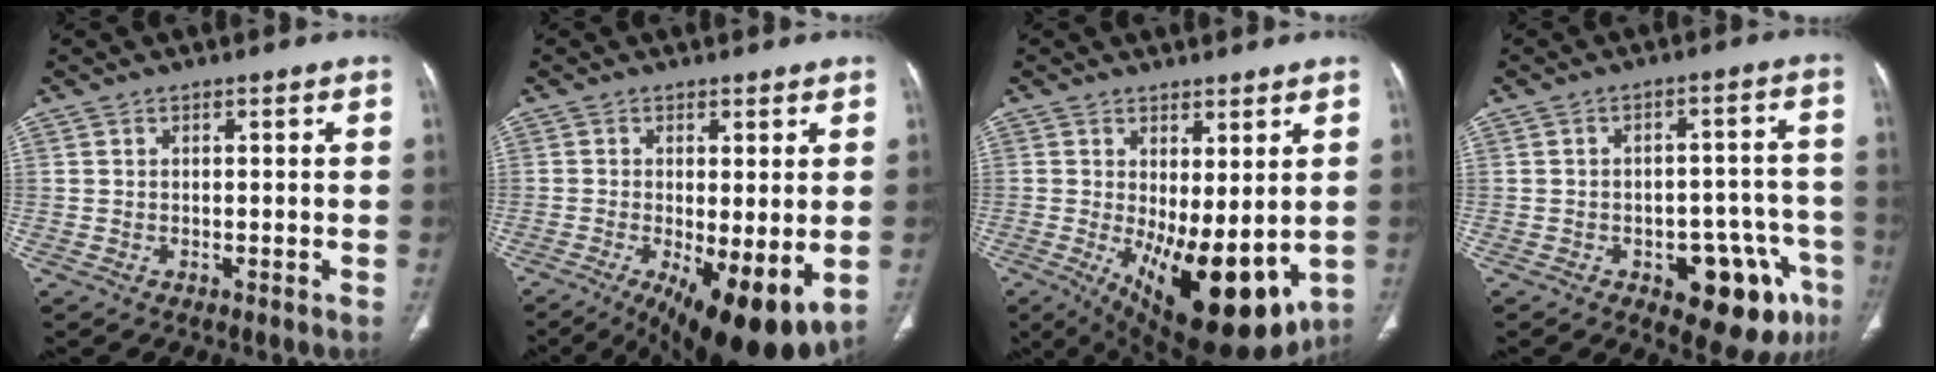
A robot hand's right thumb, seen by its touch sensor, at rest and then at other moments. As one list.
[{"total": 13.6, "force": [-4.1, 4.5, 12.2], "torque": [-0.173, -0.024, -0.049]}, {"total": 16.9, "force": [-2.5, 7.0, 15.2], "torque": [-0.226, -0.033, -0.011]}, {"total": 14.6, "force": [-6.7, 7.1, 10.8], "torque": [-0.090, 0.040, -0.076]}]